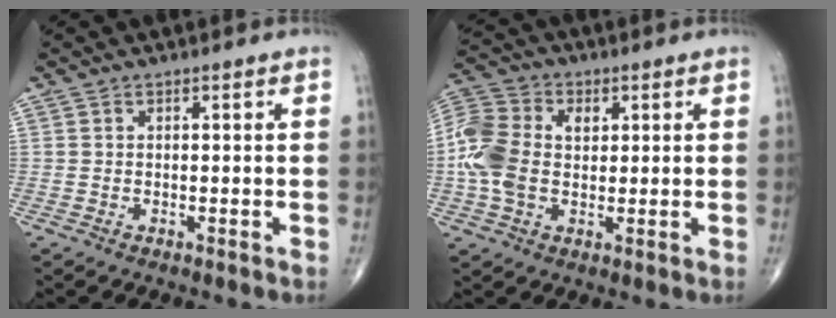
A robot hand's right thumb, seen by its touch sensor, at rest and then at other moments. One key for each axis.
{"total": 12.4, "fx": 0.9, "fy": 8.7, "fz": 8.8, "tx": -0.195, "ty": 0.019, "tz": 0.012}